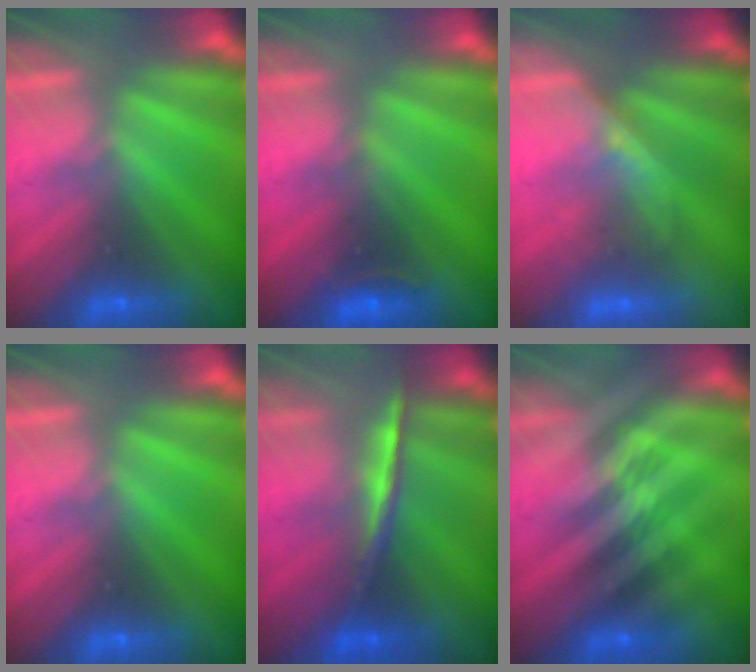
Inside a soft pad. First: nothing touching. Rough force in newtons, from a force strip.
{"total": 2.4}
{"total": 2.2}
{"total": 0.0}
{"total": 1.5}
{"total": 2.4}